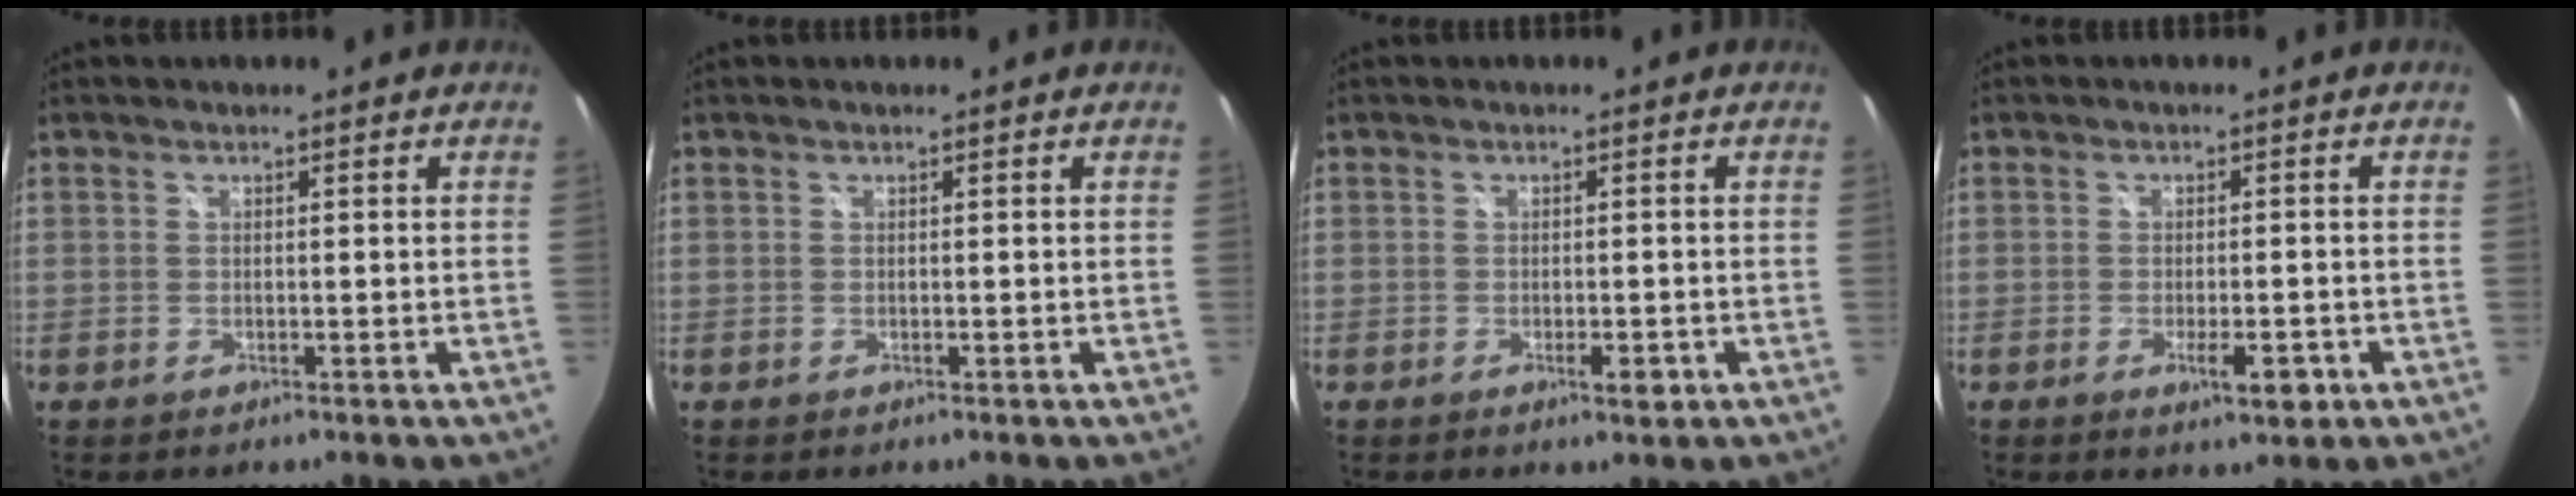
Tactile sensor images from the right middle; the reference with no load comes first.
{"total": 0.0}
{"total": 2.1, "force": [-0.8, 0.9, 1.7], "torque": [-0.028, -0.005, -0.011]}
{"total": 4.2, "force": [-1.7, 1.4, 3.5], "torque": [-0.064, -0.010, -0.024]}